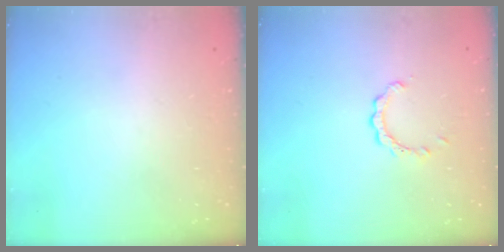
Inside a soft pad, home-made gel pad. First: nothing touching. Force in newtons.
{"total": 2.6, "press": 2.6, "slide": 0.2}